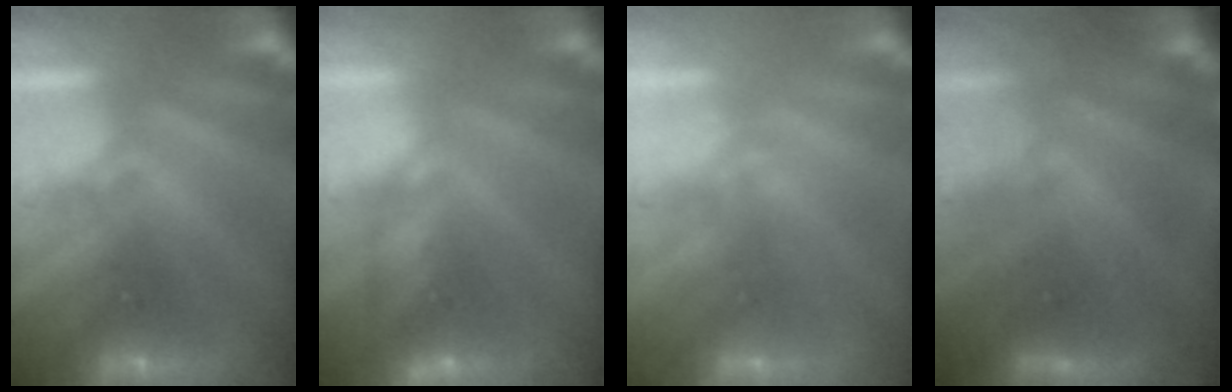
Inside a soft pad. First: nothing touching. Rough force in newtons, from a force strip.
{"total": 4.7}
{"total": 2.2}
{"total": 4.6}